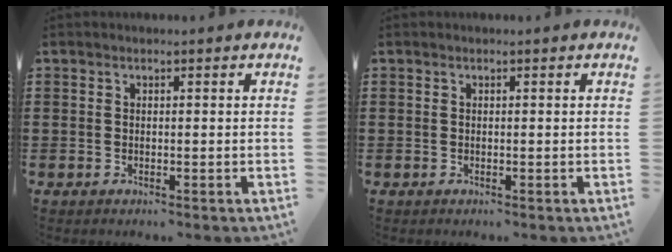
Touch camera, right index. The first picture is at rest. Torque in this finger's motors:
{"motor_torque": [-0.01, 0.01, 0.00, 0.00]}